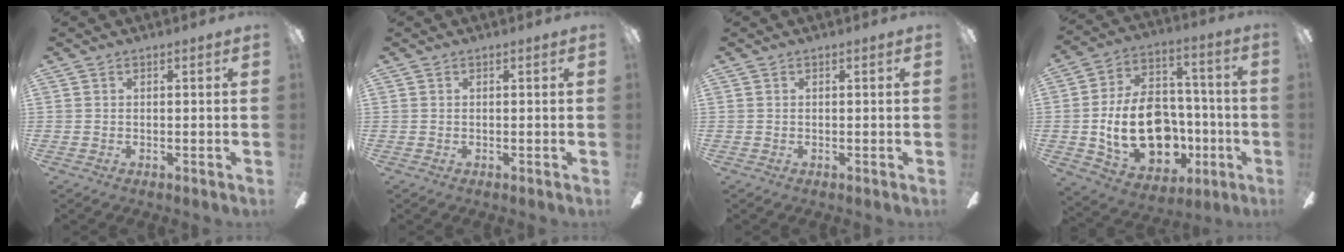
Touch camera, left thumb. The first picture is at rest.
{"total": 0.0}
{"total": 0.0}
{"total": 20.3, "force": [-2.8, 14.5, 14.0], "torque": [-0.269, 0.013, -0.036]}